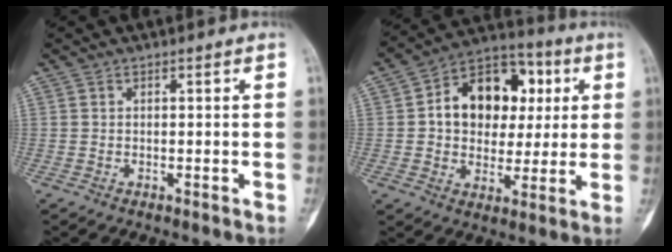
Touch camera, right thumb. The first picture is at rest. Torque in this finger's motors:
{"motor_torque": [0.67, 0.71, 0.27, -0.01, 0.06]}